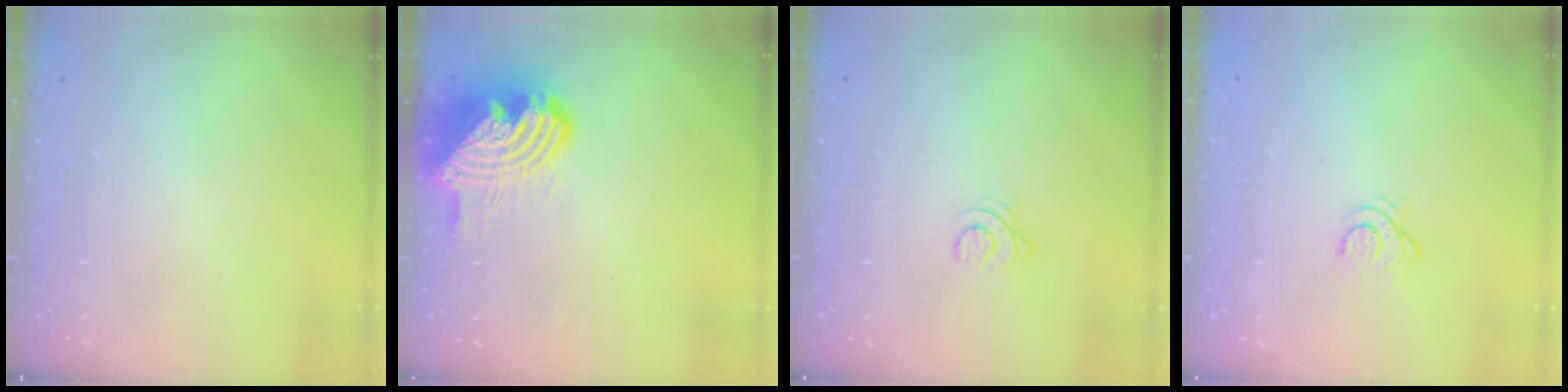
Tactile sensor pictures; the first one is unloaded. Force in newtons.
{"total": 15.2, "press": 15.1, "slide": 1.6}
{"total": 2.6, "press": 2.6, "slide": 0.3}
{"total": 4.1, "press": 4.1, "slide": 0.4}